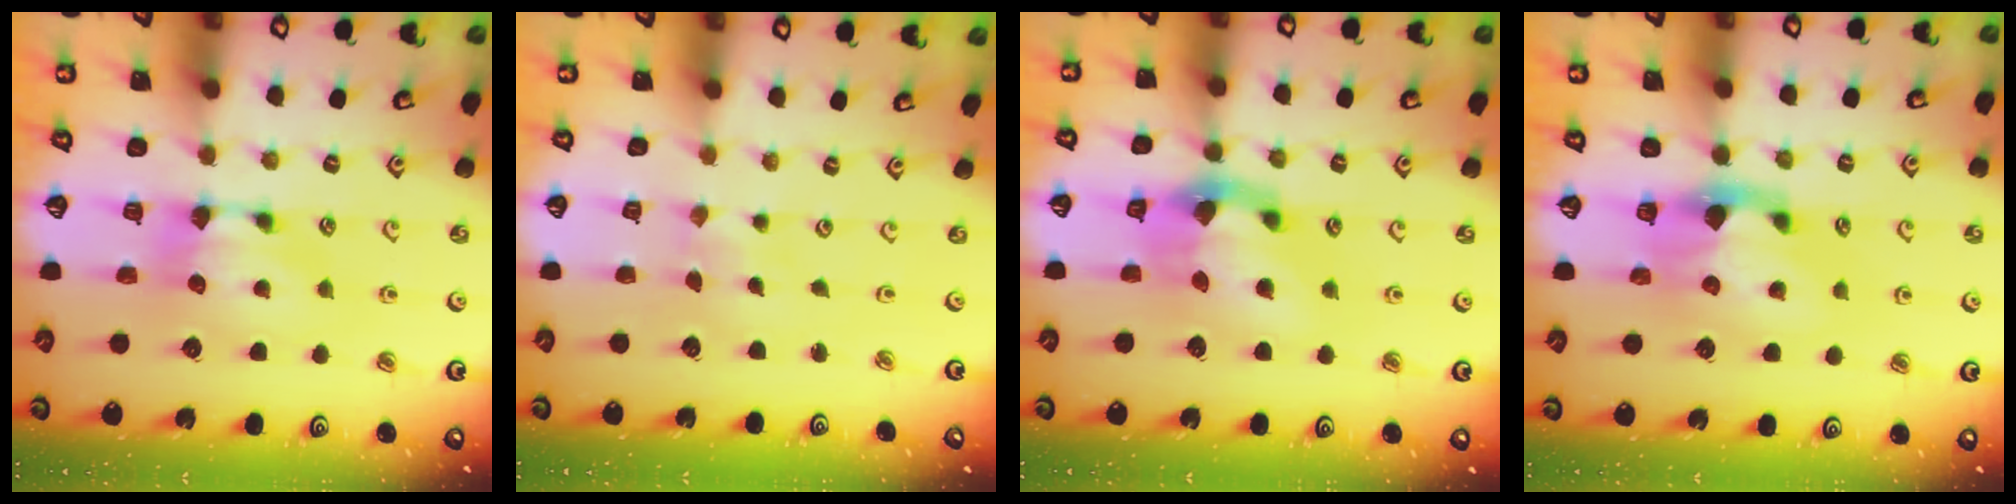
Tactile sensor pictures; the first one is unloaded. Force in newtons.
{"total": 3.7, "press": 3.7, "slide": 0.2}
{"total": 4.9, "press": 4.5, "slide": 1.9}
{"total": 2.2, "press": 1.9, "slide": 1.2}